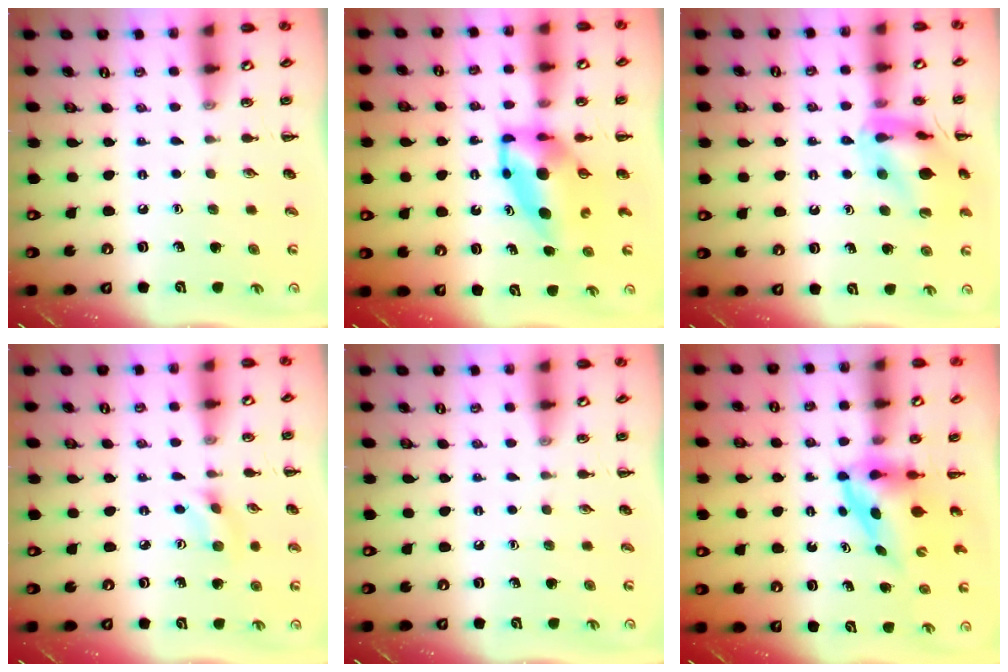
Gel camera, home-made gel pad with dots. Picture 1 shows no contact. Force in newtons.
{"total": 6.9, "press": 6.7, "slide": 1.5}
{"total": 14.6, "press": 14.5, "slide": 1.6}
{"total": 2.7, "press": 2.6, "slide": 0.8}
{"total": 0.0}
{"total": 3.9, "press": 3.8, "slide": 0.8}